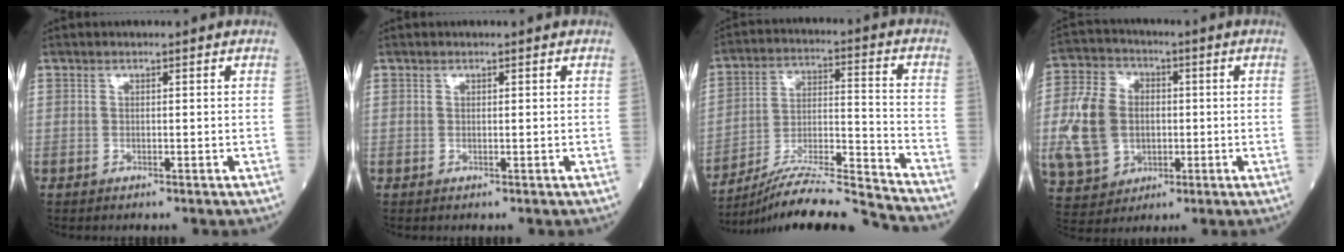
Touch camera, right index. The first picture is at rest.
{"total": 0.0}
{"total": 16.8, "force": [-15.8, -1.7, 5.4], "torque": [-0.096, 0.005, -0.271]}
{"total": 12.4, "force": [-0.6, 9.7, 7.8], "torque": [-0.200, 0.025, -0.004]}